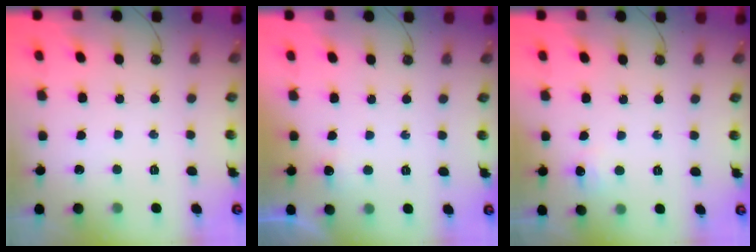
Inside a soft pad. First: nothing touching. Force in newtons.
{"total": 5.4, "press": 4.0, "slide": 3.6}
{"total": 4.7, "press": 4.6, "slide": 0.6}